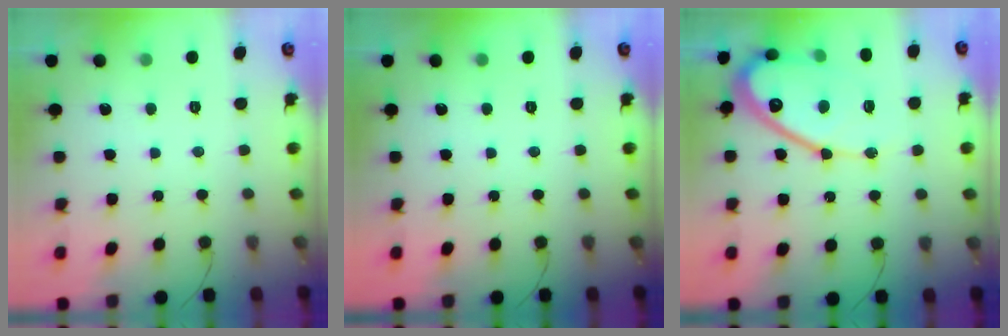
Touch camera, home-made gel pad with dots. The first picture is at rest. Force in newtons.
{"total": 0.0}
{"total": 16.1, "press": 16.1, "slide": 1.5}